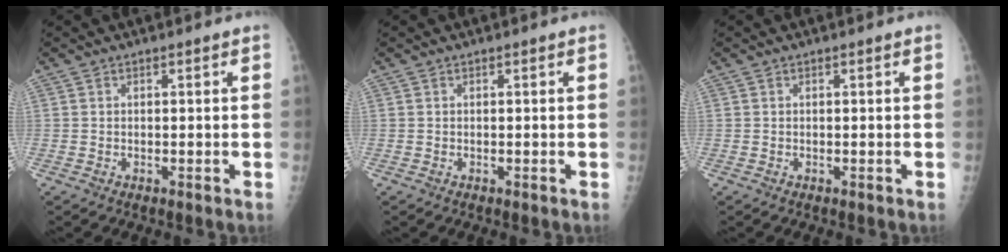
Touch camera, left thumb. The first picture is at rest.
{"total": 0.0}
{"total": 0.0}